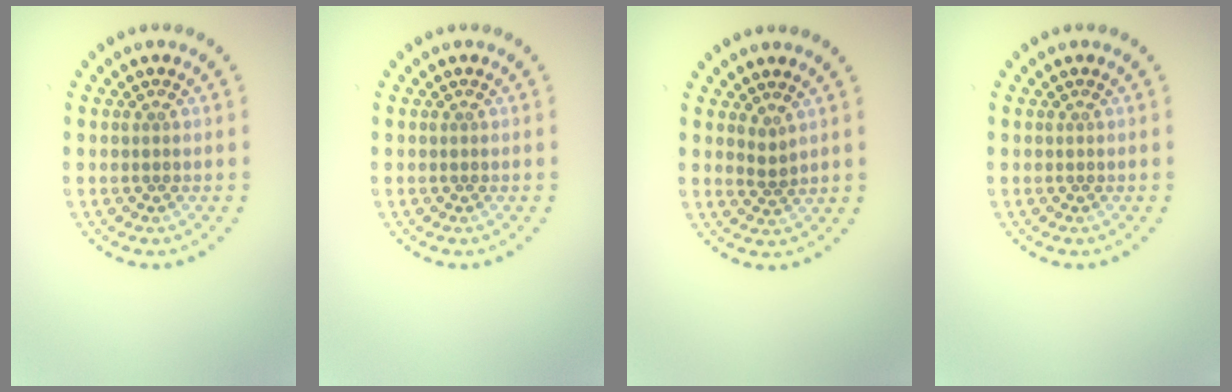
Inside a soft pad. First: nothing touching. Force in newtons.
{"total": 0.0}
{"total": 1.0, "press": 0.8, "slide": 0.6}
{"total": 0.0}